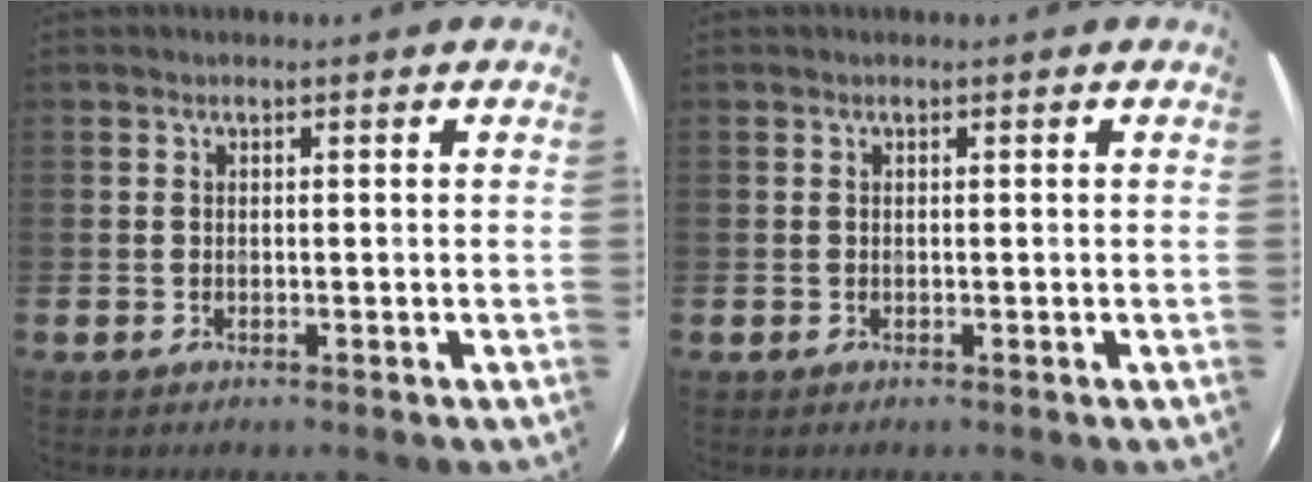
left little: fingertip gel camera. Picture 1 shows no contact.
{"total": 0.0}